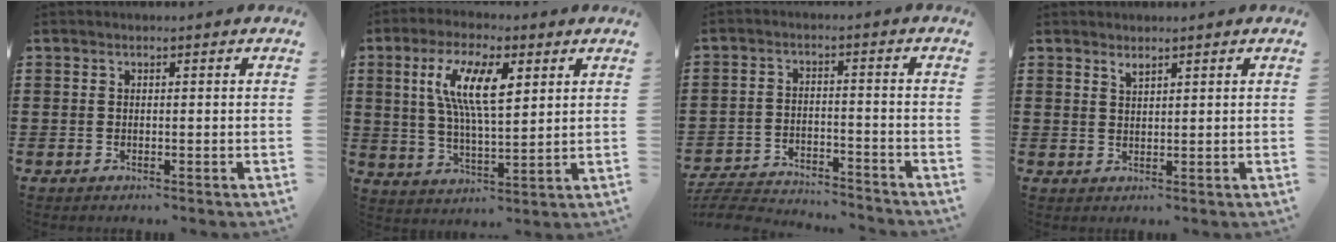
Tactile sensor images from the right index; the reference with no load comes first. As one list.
[{"total": 9.8, "force": [3.4, 3.1, 8.7], "torque": [-0.183, 0.007, 0.056]}, {"total": 5.3, "force": [-5.2, 0.3, 0.8], "torque": [-0.027, -0.001, -0.110]}, {"total": 1.3, "force": [1.2, 0.3, 0.4], "torque": [-0.010, 0.001, 0.021]}]